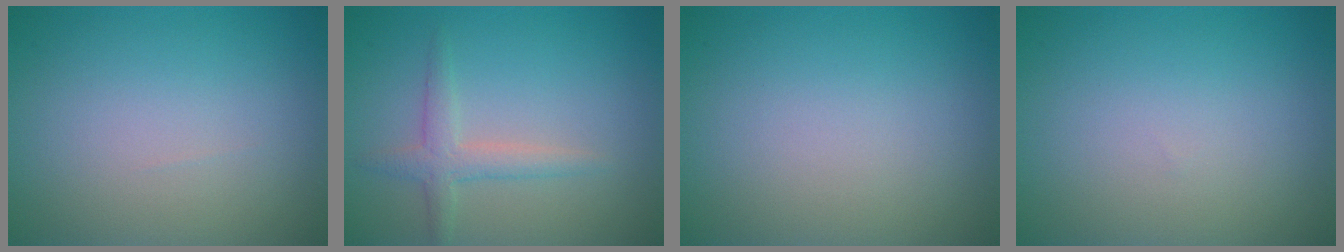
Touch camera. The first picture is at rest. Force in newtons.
{"total": 2.2, "press": 2.2, "slide": 0.1}
{"total": 0.0}
{"total": 0.0}